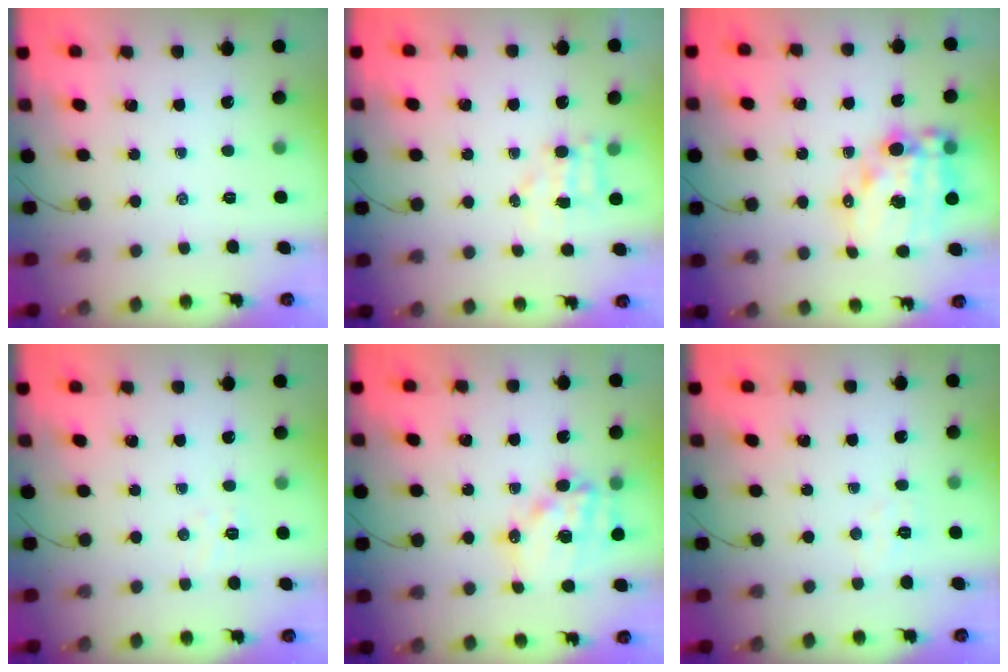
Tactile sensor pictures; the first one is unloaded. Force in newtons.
{"total": 4.0, "press": 4.0, "slide": 0.6}
{"total": 16.6, "press": 16.2, "slide": 3.6}
{"total": 3.8, "press": 3.7, "slide": 1.0}
{"total": 14.0, "press": 13.6, "slide": 3.4}
{"total": 3.8, "press": 3.7, "slide": 0.8}